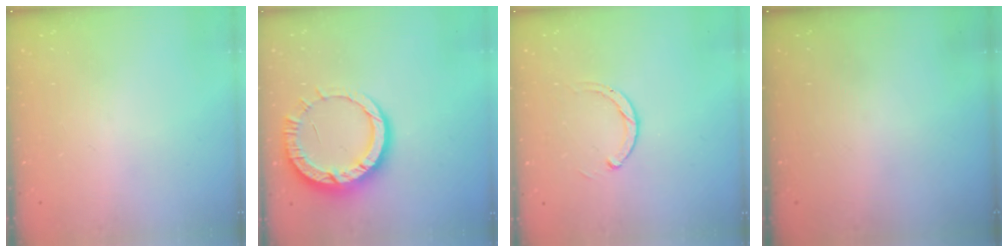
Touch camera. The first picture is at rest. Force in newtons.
{"total": 12.1, "press": 12.0, "slide": 1.2}
{"total": 2.5, "press": 2.5, "slide": 0.3}
{"total": 0.0}